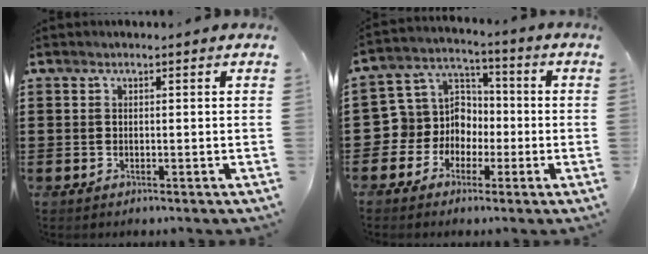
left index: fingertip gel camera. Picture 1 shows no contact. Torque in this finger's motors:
{"motor_torque": [0.98, 0.88, 0.30, 0.02]}